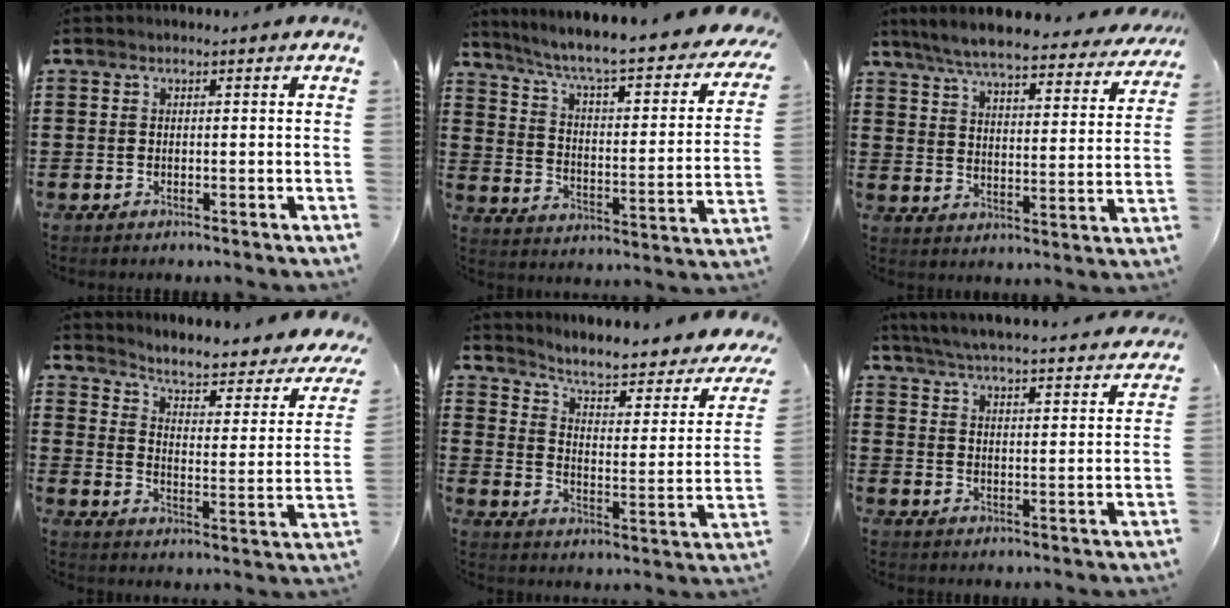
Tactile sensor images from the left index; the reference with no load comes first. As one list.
[{"total": 6.7, "force": [5.4, 0.2, 4.1], "torque": [-0.101, -0.046, 0.082]}, {"total": 7.4, "force": [6.7, 0.3, 3.1], "torque": [-0.089, -0.043, 0.115]}, {"total": 4.4, "force": [3.4, 0.4, 2.8], "torque": [-0.063, -0.035, 0.046]}, {"total": 5.5, "force": [4.3, 0.8, 3.4], "torque": [-0.079, -0.039, 0.063]}, {"total": 5.3, "force": [5.1, -0.5, 1.4], "torque": [-0.051, -0.041, 0.084]}]